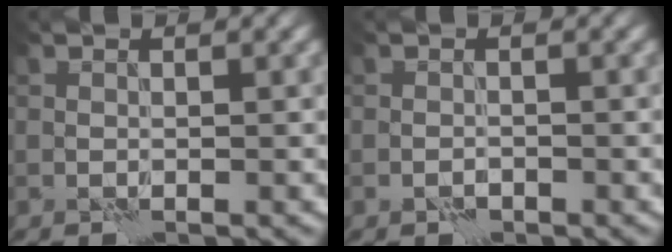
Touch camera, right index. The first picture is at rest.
{"total": 0.8, "force": [-0.6, 0.5, 0.3], "torque": [-0.005, 0.001, -0.011]}